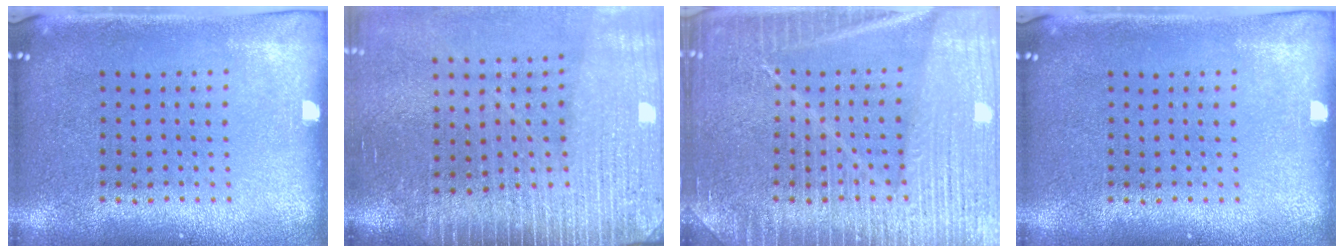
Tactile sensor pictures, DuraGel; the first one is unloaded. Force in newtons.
{"total": 3.7, "press": 3.2, "slide": 1.7}
{"total": 6.8, "press": 6.7, "slide": 1.0}
{"total": 0.0}